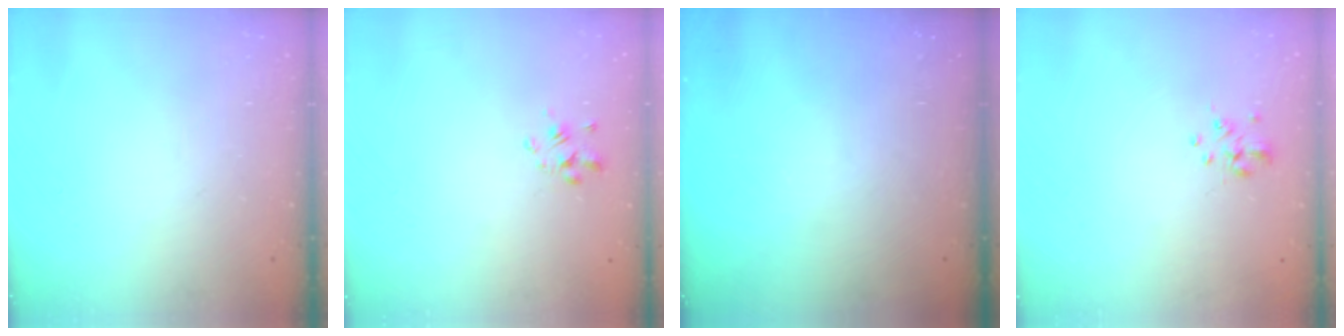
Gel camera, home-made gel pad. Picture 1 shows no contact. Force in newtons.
{"total": 1.4, "press": 1.2, "slide": 0.8}
{"total": 0.0}
{"total": 1.9, "press": 1.7, "slide": 0.8}